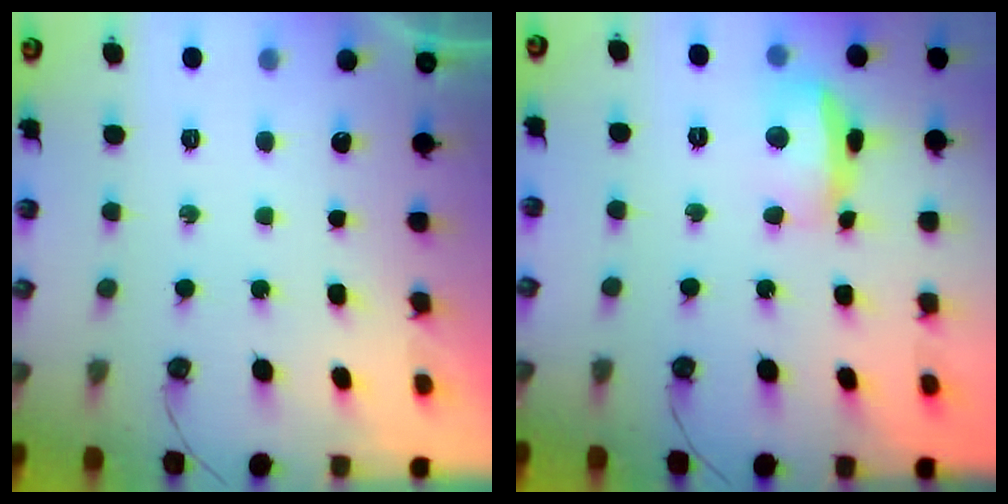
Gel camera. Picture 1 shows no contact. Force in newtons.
{"total": 12.4, "press": 12.3, "slide": 1.6}